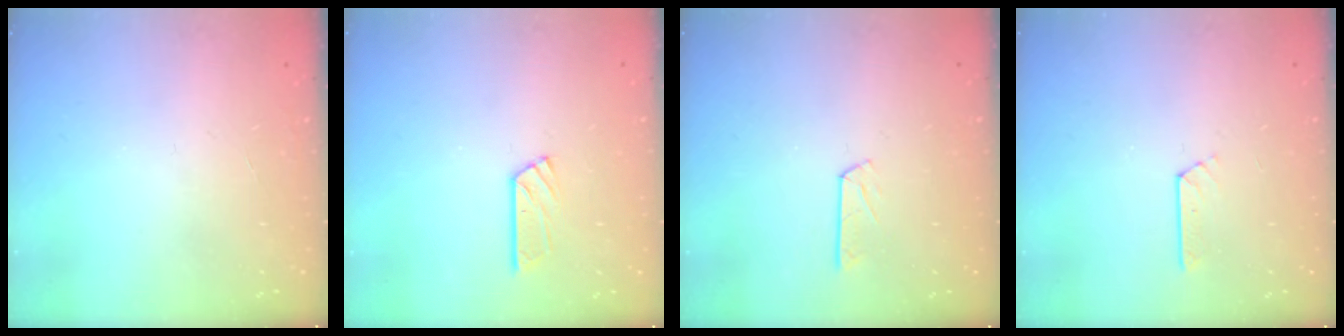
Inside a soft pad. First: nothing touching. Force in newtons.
{"total": 6.3, "press": 6.3, "slide": 0.3}
{"total": 3.7, "press": 3.6, "slide": 0.3}
{"total": 2.6, "press": 2.6, "slide": 0.3}